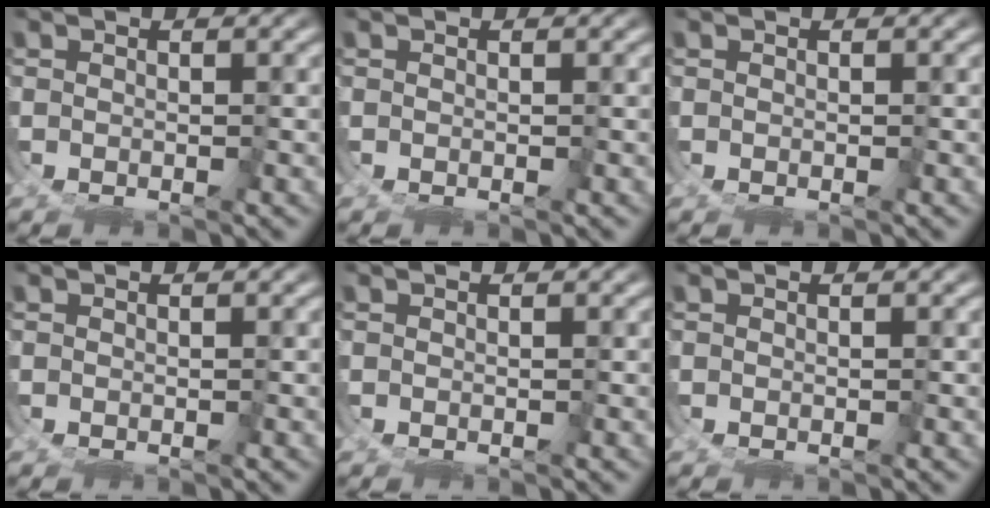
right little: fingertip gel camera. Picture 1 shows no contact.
{"total": 0.0}
{"total": 0.0}
{"total": 0.0}
{"total": 0.0}
{"total": 0.0}